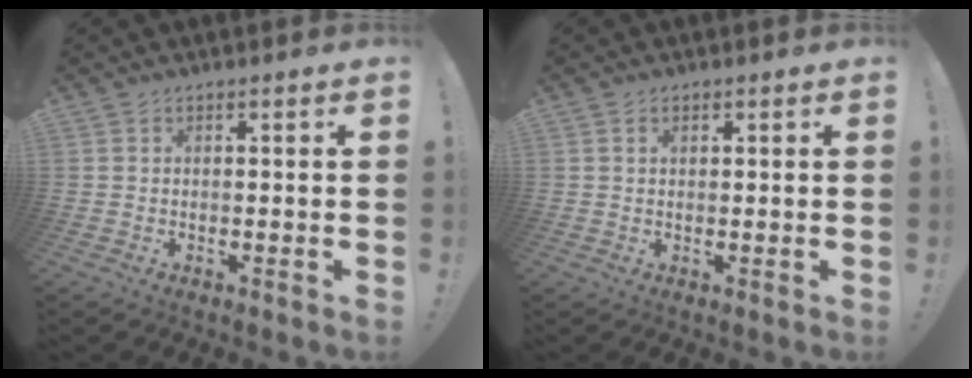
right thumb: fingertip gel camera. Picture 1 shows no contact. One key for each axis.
{"total": 1.2, "fx": 0.6, "fy": 0.7, "fz": 0.8, "tx": -0.017, "ty": 0.003, "tz": 0.011}